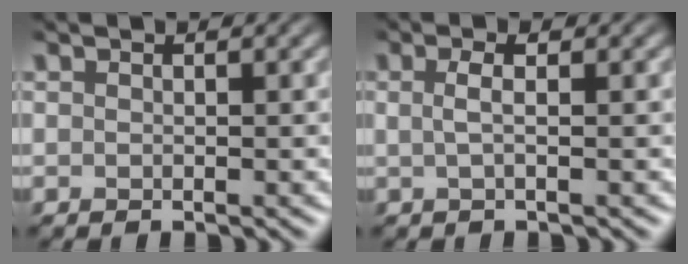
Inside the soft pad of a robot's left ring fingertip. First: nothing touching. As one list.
[{"total": 1.8, "force": [0.3, 0.5, 1.7], "torque": [-0.031, 0.005, 0.000]}]